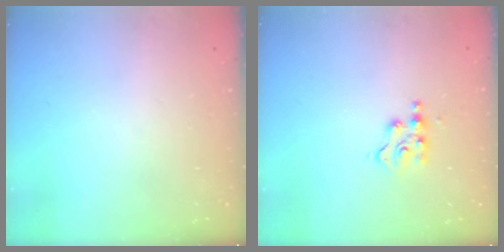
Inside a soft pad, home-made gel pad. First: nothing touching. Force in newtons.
{"total": 2.3, "press": 2.2, "slide": 0.3}